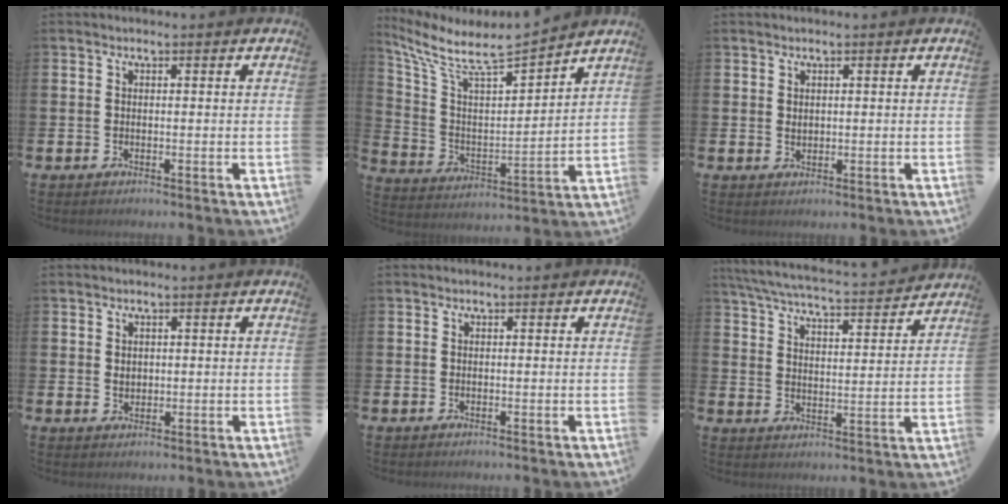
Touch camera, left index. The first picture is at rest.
{"total": 7.9, "force": [7.2, 1.2, 2.9], "torque": [-0.102, -0.057, 0.119]}
{"total": 1.0, "force": [0.7, 0.5, 0.3], "torque": [0.003, -0.001, 0.011]}
{"total": 1.3, "force": [0.7, 0.9, 0.5], "torque": [-0.001, 0.003, 0.011]}
{"total": 0.0}
{"total": 6.3, "force": [6.0, 0.5, 1.7], "torque": [-0.065, -0.045, 0.103]}